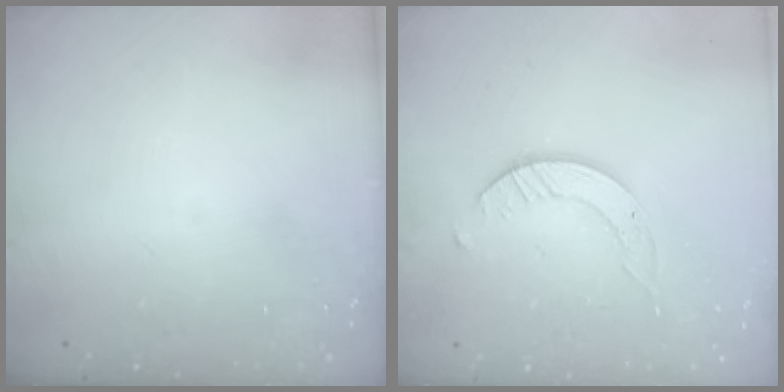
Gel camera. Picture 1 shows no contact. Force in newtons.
{"total": 2.9, "press": 2.9, "slide": 0.3}